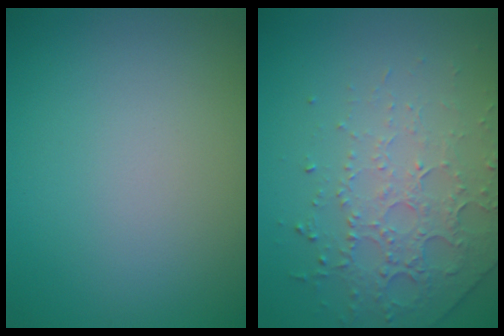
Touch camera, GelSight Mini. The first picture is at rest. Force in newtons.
{"total": 4.6, "press": 3.1, "slide": 3.4}